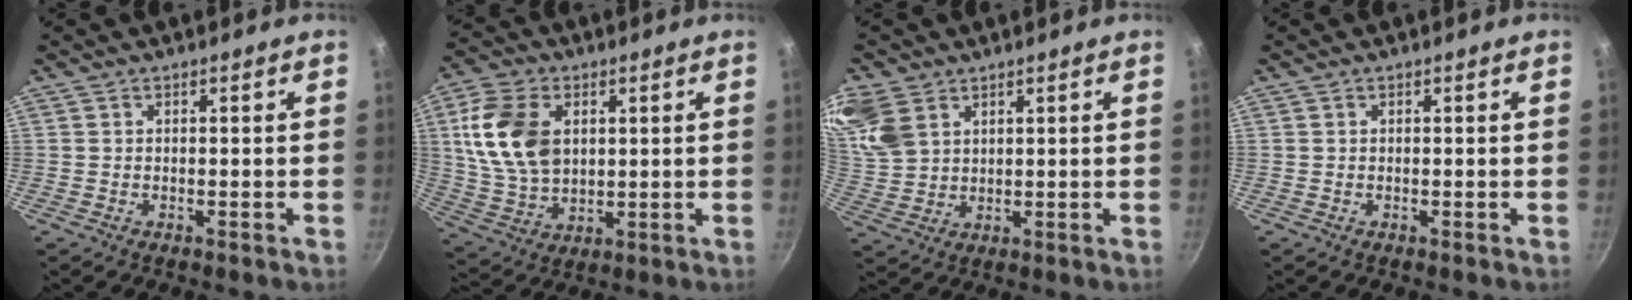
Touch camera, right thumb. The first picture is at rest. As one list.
[{"total": 14.9, "force": [3.4, 10.1, 10.4], "torque": [-0.185, -0.007, 0.072]}, {"total": 11.5, "force": [5.7, 8.0, 6.0], "torque": [-0.124, -0.006, 0.124]}, {"total": 0.0}]